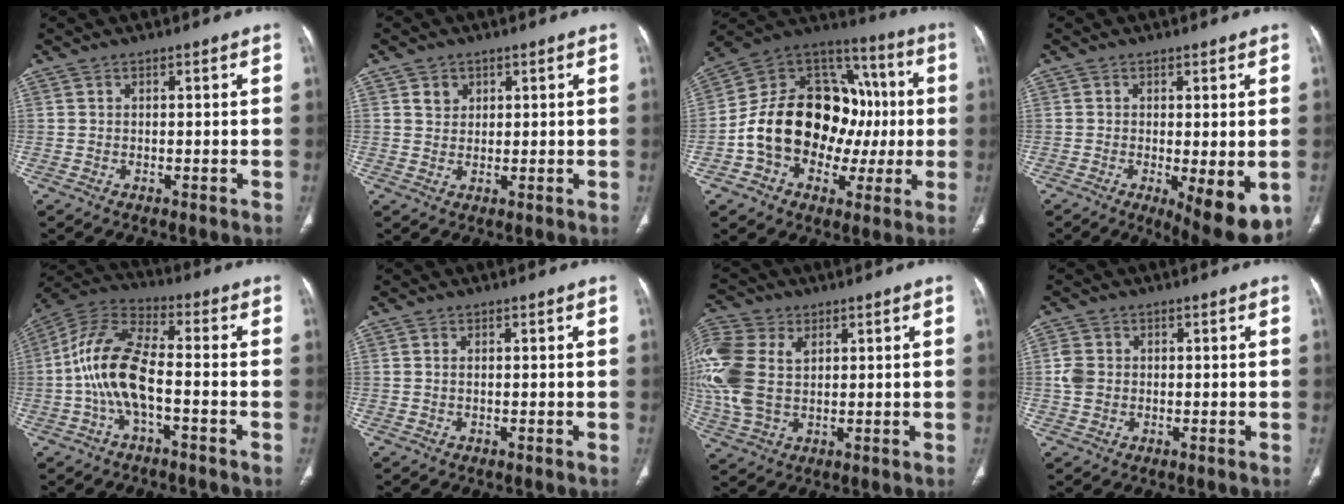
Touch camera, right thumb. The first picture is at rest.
{"total": 2.6, "force": [1.2, 2.2, 0.7], "torque": [-0.001, -0.008, 0.021]}
{"total": 24.8, "force": [-1.4, 18.0, 17.0], "torque": [-0.237, 0.053, -0.019]}
{"total": 9.9, "force": [-2.7, 3.2, 8.9], "torque": [-0.120, -0.023, -0.034]}
{"total": 12.4, "force": [-2.7, 5.0, 11.0], "torque": [-0.236, 0.041, -0.058]}
{"total": 0.6, "force": [0.1, 0.3, 0.5], "torque": [-0.016, 0.003, 0.003]}
{"total": 15.5, "force": [3.4, 10.3, 11.0], "torque": [-0.275, 0.008, 0.067]}
{"total": 3.1, "force": [0.0, 2.7, 1.6], "torque": [-0.031, 0.006, -0.003]}